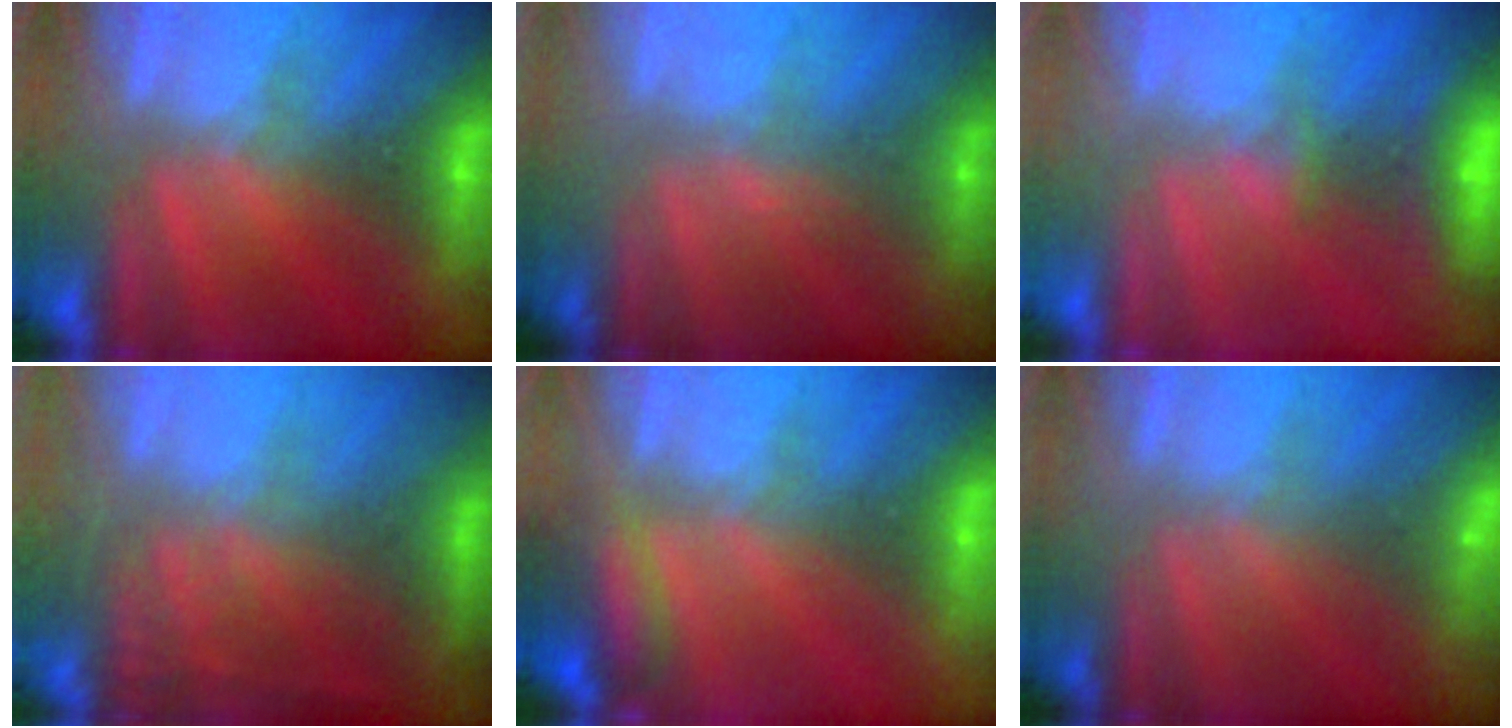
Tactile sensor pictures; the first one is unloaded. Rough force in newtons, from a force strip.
{"total": 2.8}
{"total": 5.9}
{"total": 8.1}
{"total": 2.8}
{"total": 2.9}